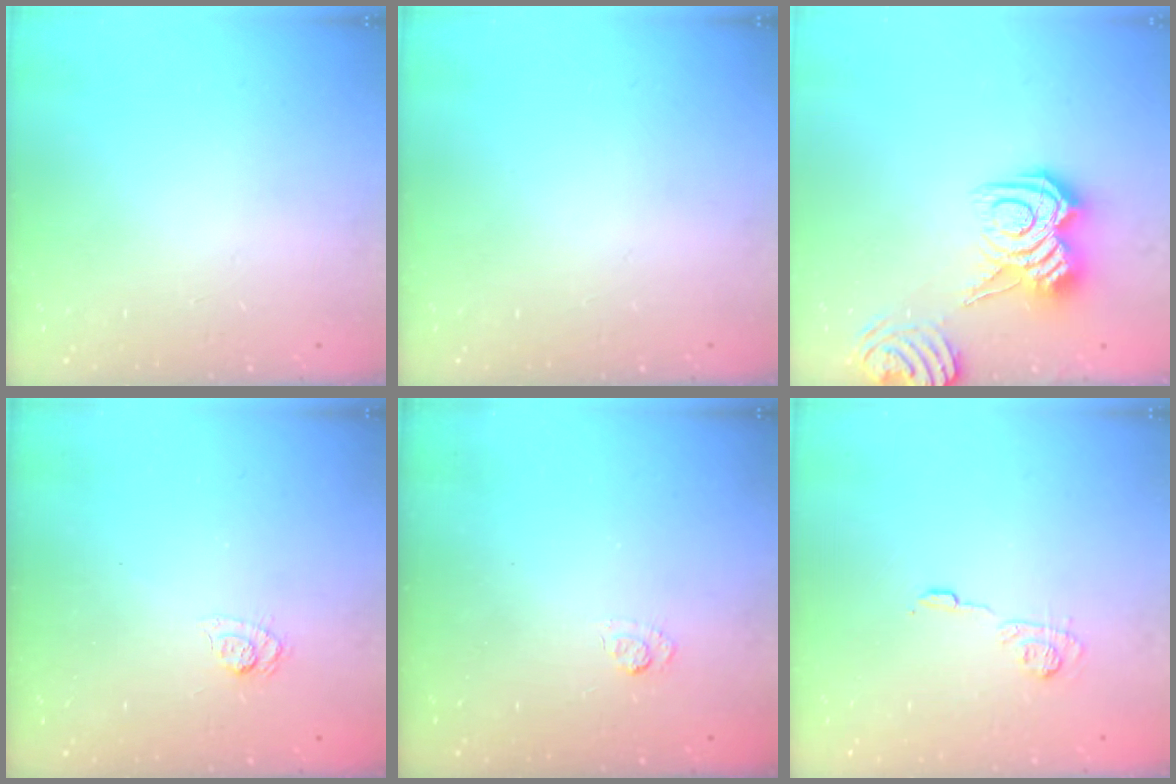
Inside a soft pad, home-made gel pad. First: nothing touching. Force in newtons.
{"total": 0.0}
{"total": 11.2, "press": 11.1, "slide": 0.8}
{"total": 4.5, "press": 4.2, "slide": 1.7}
{"total": 2.7, "press": 2.3, "slide": 1.5}
{"total": 7.8, "press": 7.8, "slide": 0.6}